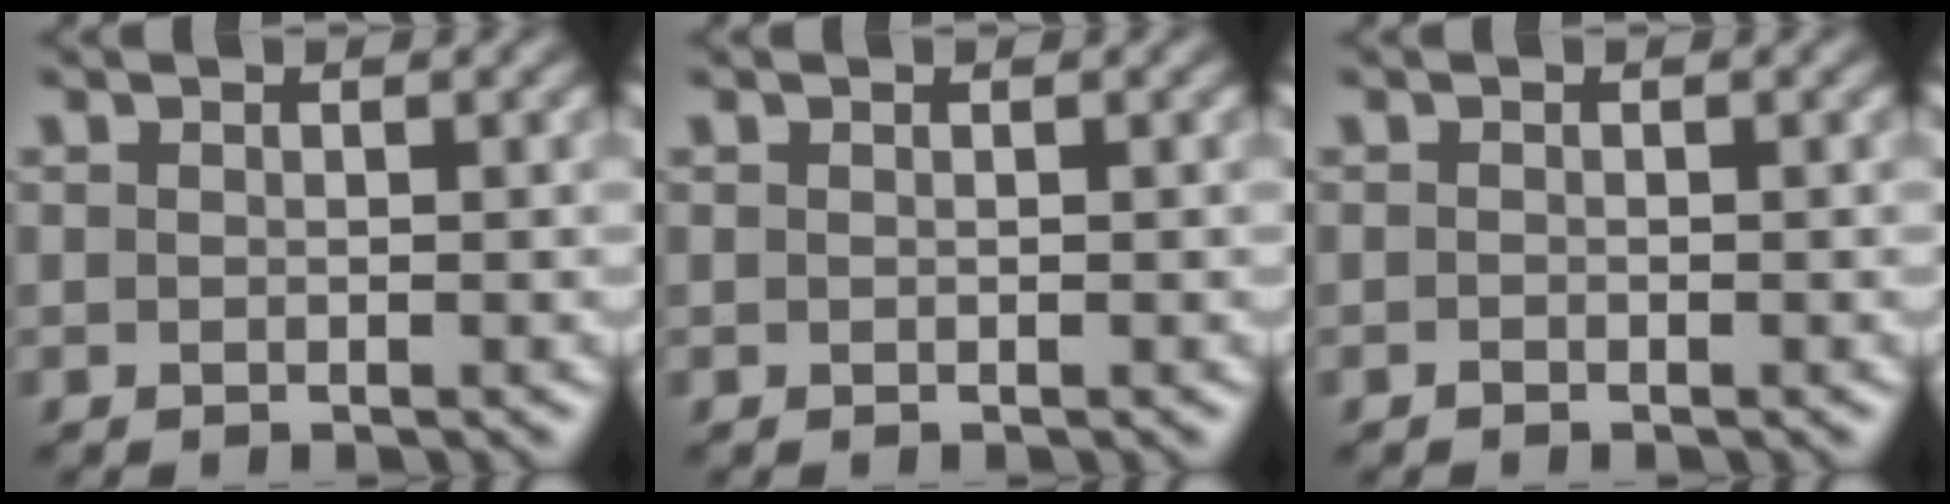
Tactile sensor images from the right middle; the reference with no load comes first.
{"total": 0.0}
{"total": 0.0}